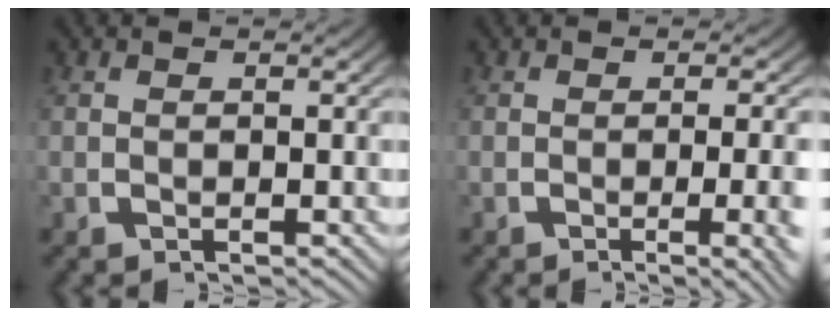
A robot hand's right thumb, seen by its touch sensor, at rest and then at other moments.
{"total": 3.5, "force": [-1.0, 0.6, 3.4], "torque": [-0.044, 0.003, -0.017]}